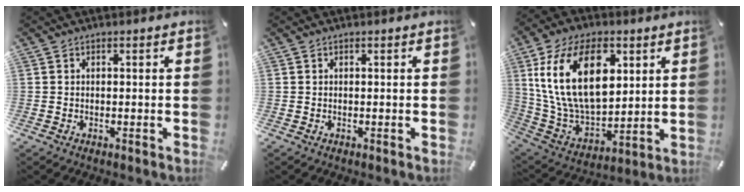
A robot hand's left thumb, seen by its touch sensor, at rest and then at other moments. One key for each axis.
{"total": 0.0}
{"total": 22.6, "fx": 6.9, "fy": 13.8, "fz": 16.5, "tx": -0.347, "ty": -0.014, "tz": 0.113}